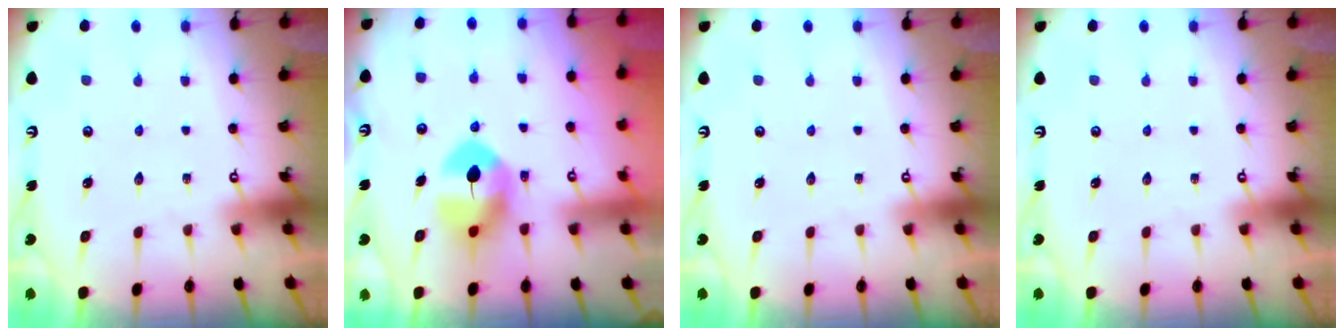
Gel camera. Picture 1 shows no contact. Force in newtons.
{"total": 8.5, "press": 8.3, "slide": 1.4}
{"total": 0.0}
{"total": 0.0}